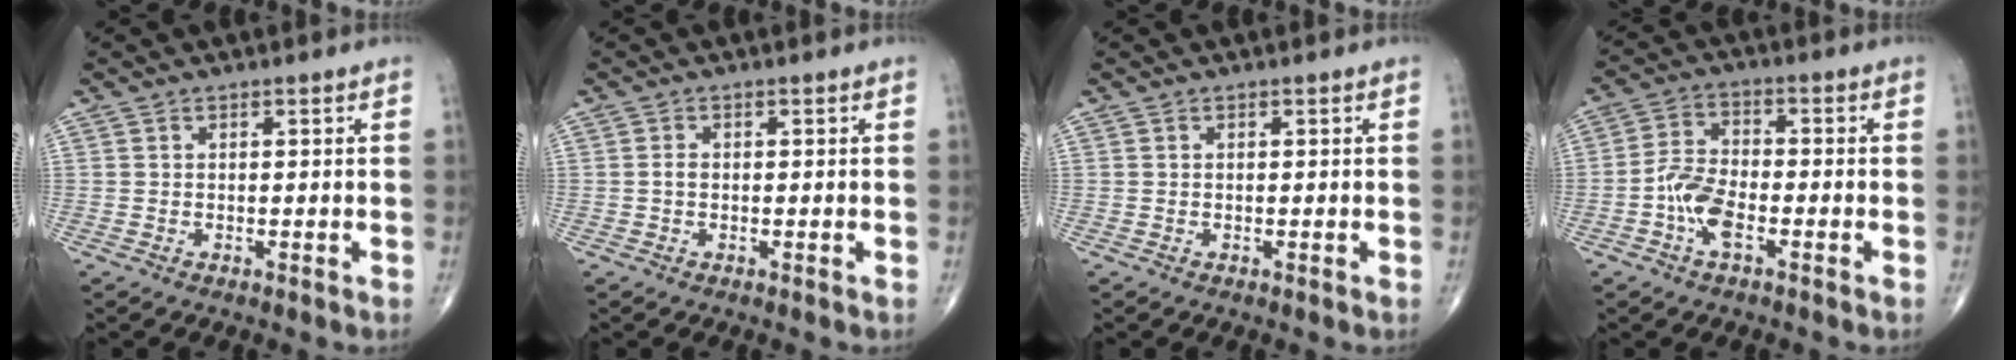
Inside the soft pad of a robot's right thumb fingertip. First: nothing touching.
{"total": 1.0, "force": [-0.2, 0.7, 0.7], "torque": [-0.011, 0.001, -0.004]}
{"total": 0.0}
{"total": 7.2, "force": [-2.8, 3.4, 5.6], "torque": [-0.112, 0.021, -0.059]}